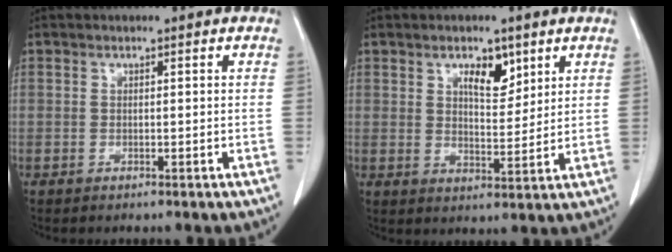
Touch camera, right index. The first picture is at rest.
{"total": 5.3, "force": [3.0, 2.3, 3.8], "torque": [-0.060, -0.002, 0.050]}